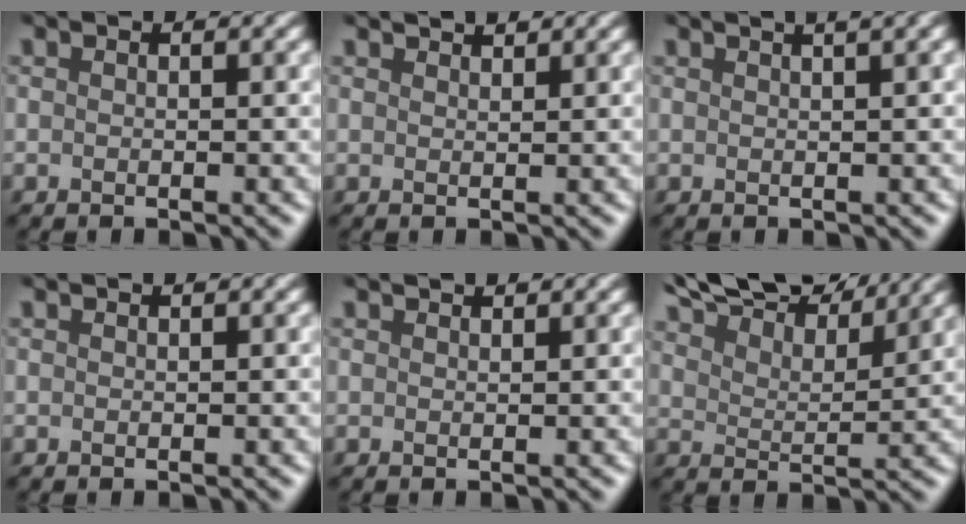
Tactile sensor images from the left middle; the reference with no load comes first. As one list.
[{"total": 1.5, "force": [1.2, -0.6, -0.5], "torque": [-0.008, 0.005, 0.016]}, {"total": 3.2, "force": [1.9, 0.9, 2.4], "torque": [-0.022, 0.035, 0.010]}, {"total": 0.0}, {"total": 1.1, "force": [1.0, -0.3, -0.1], "torque": [-0.017, 0.006, 0.011]}, {"total": 9.1, "force": [8.8, 0.8, 2.4], "torque": [-0.062, 0.010, 0.131]}]